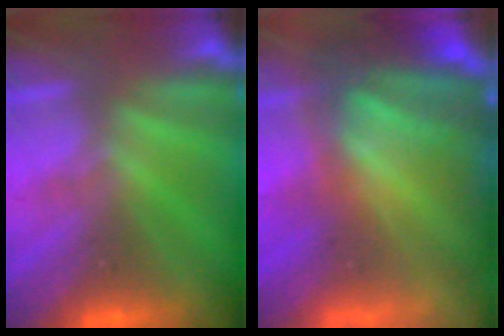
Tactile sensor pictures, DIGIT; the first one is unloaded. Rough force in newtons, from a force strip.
{"total": 8.9}